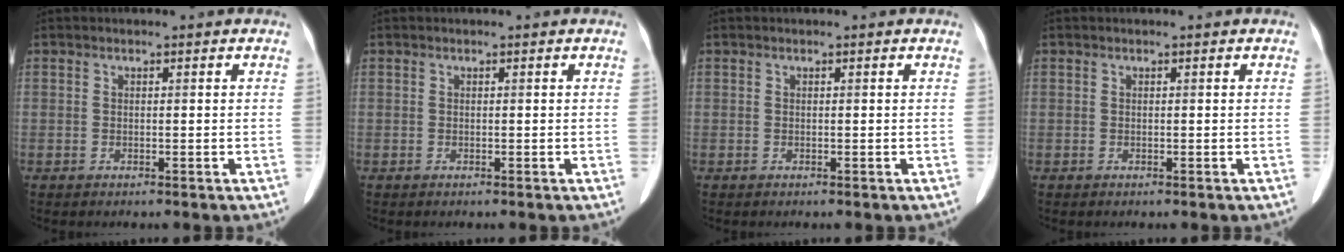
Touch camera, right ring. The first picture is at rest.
{"total": 0.0}
{"total": 0.0}
{"total": 0.0}